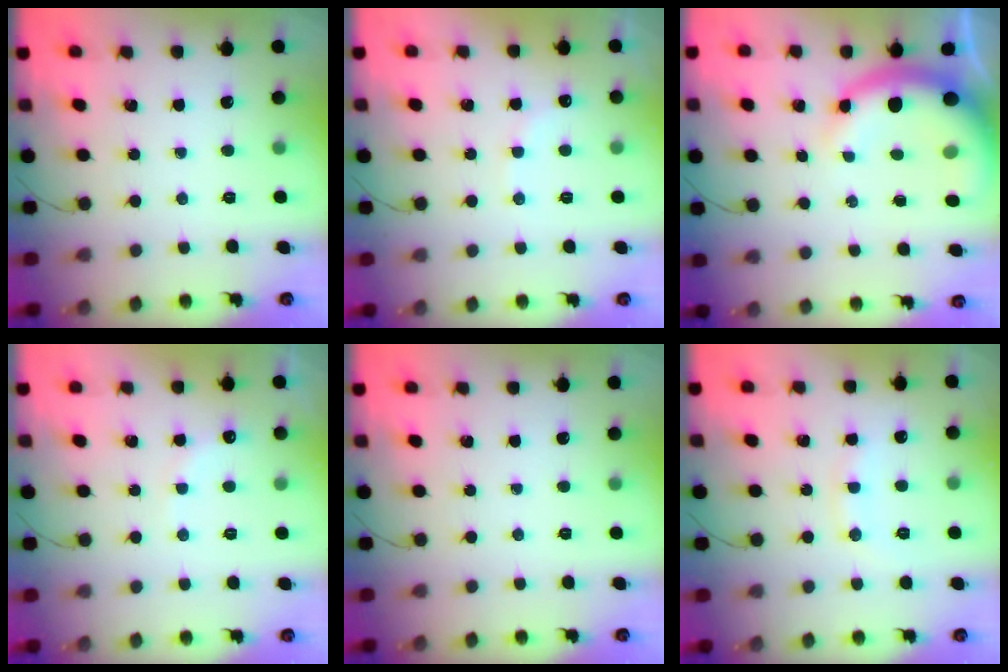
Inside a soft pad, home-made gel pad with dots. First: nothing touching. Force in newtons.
{"total": 7.2, "press": 7.1, "slide": 1.3}
{"total": 10.0, "press": 9.8, "slide": 2.0}
{"total": 7.4, "press": 7.3, "slide": 1.1}
{"total": 0.0}
{"total": 8.1, "press": 8.0, "slide": 1.1}